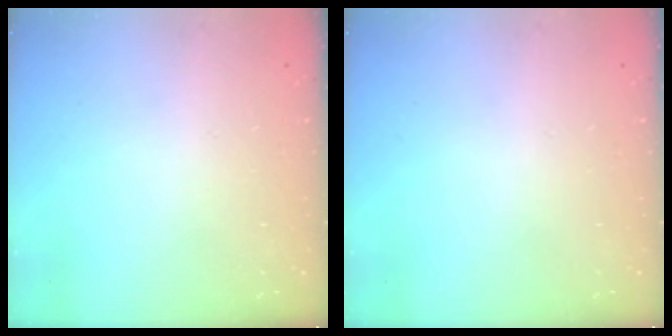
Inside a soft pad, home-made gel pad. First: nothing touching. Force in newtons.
{"total": 0.0}